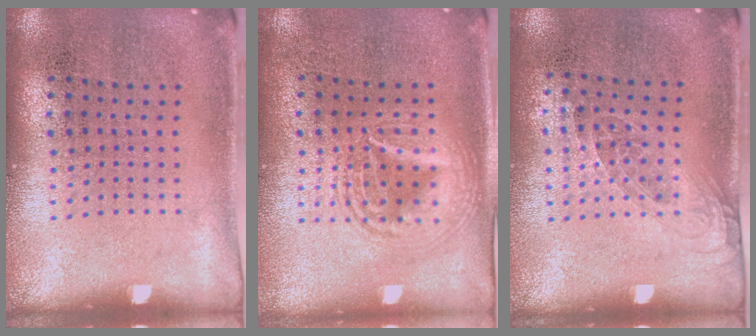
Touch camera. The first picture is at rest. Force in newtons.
{"total": 2.7, "press": 2.7, "slide": 0.2}
{"total": 1.1, "press": 0.8, "slide": 0.7}